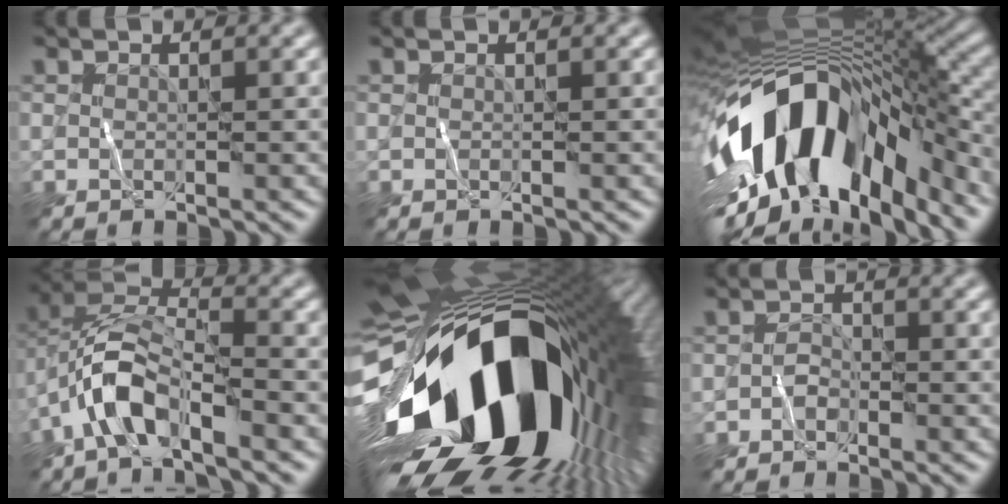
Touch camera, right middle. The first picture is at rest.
{"total": 0.0}
{"total": 14.4, "force": [-5.7, 7.3, 11.0], "torque": [-0.193, 0.004, -0.096]}
{"total": 6.1, "force": [-3.4, 2.3, 4.5], "torque": [-0.085, 0.008, -0.073]}
{"total": 22.1, "force": [-3.3, 12.8, 17.7], "torque": [-0.317, -0.079, -0.050]}
{"total": 1.0, "force": [-0.6, 0.7, 0.3], "torque": [-0.003, 0.006, -0.013]}